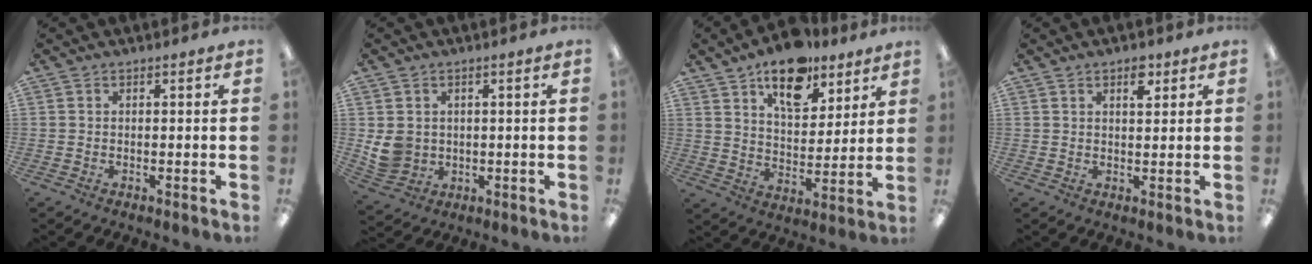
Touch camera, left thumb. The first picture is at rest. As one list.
[{"total": 5.8, "force": [1.0, 5.4, 2.0], "torque": [-0.037, 0.005, 0.023]}, {"total": 15.6, "force": [11.0, 7.8, 7.8], "torque": [-0.104, -0.059, 0.191]}, {"total": 4.0, "force": [2.5, 1.8, 2.6], "torque": [-0.025, -0.009, 0.036]}]